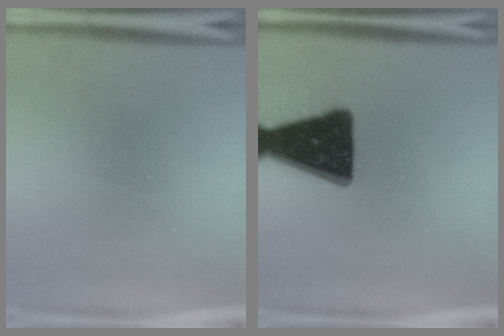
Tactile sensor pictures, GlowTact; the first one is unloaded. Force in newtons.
{"total": 18.0}